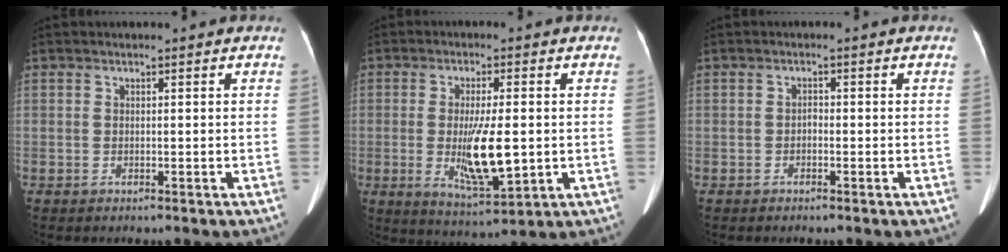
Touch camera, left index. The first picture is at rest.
{"total": 9.4, "force": [-1.0, 2.2, 9.0], "torque": [-0.170, -0.023, -0.009]}
{"total": 0.8, "force": [-0.4, 0.4, 0.5], "torque": [-0.006, 0.003, -0.009]}